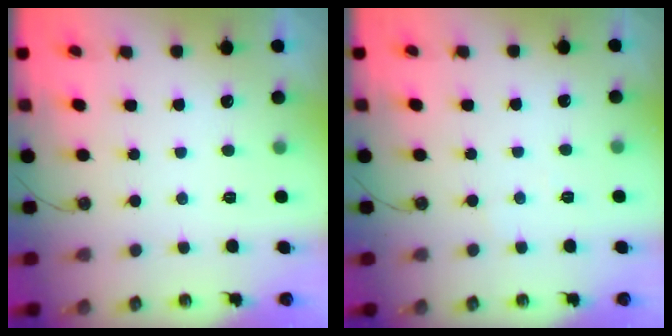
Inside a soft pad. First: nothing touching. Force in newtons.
{"total": 4.1, "press": 4.0, "slide": 0.6}